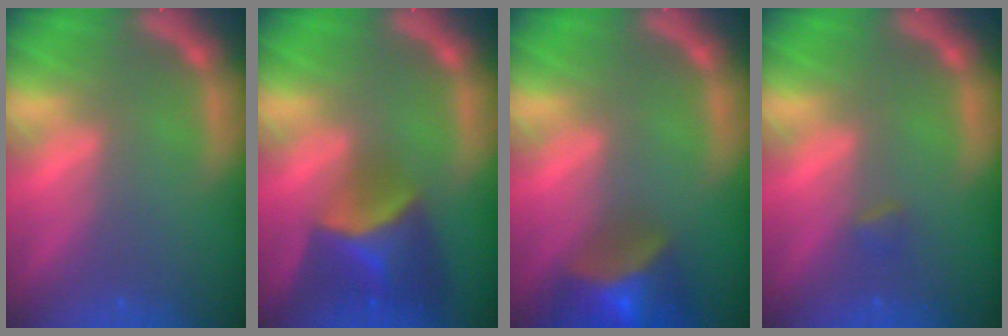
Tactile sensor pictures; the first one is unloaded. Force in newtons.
{"total": 6.9}
{"total": 7.5}
{"total": 0.9}